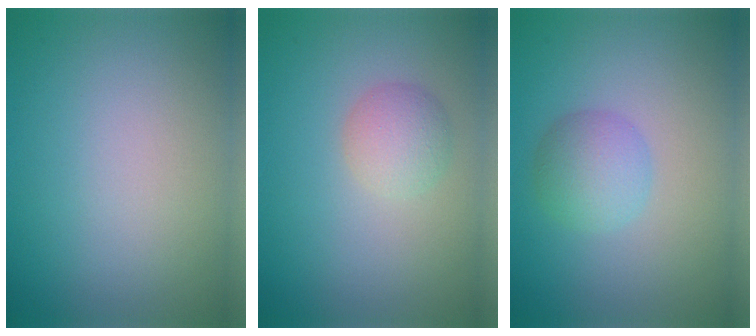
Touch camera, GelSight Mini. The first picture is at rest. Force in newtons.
{"total": 2.3, "press": 2.3, "slide": 0.0}
{"total": 2.9, "press": 2.9, "slide": 0.1}